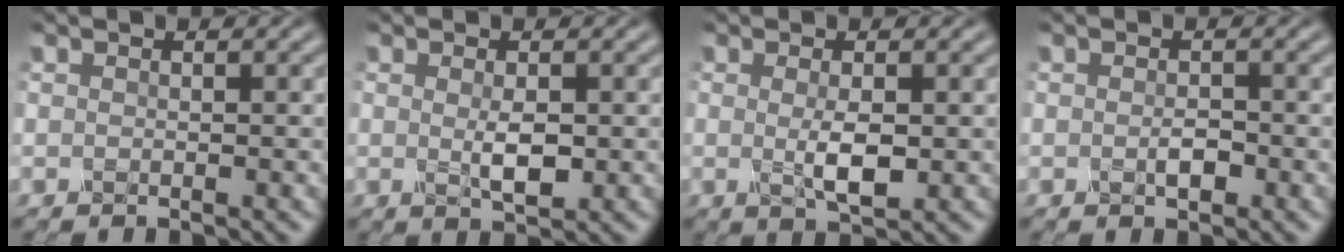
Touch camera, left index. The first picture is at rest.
{"total": 2.4, "force": [0.0, 0.8, 2.2], "torque": [-0.046, -0.005, 0.003]}
{"total": 2.8, "force": [0.0, 0.8, 2.7], "torque": [-0.053, -0.005, 0.002]}
{"total": 1.4, "force": [-0.4, 0.7, 1.2], "torque": [-0.022, 0.000, -0.007]}